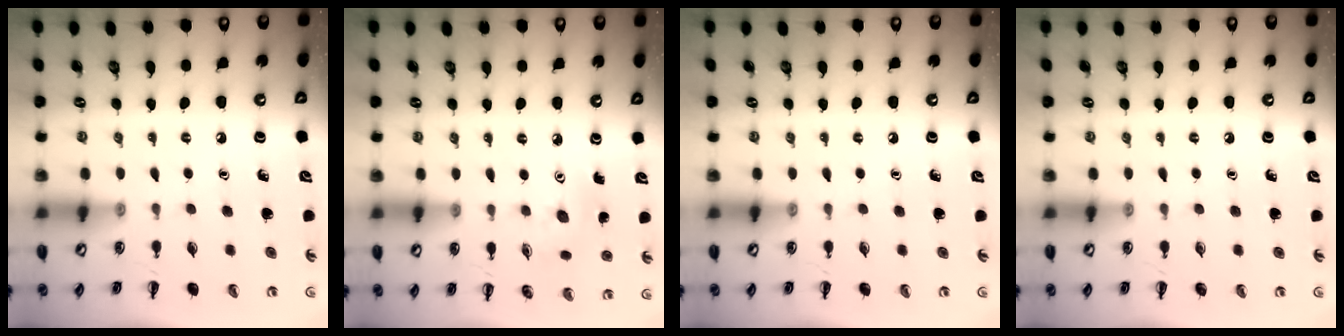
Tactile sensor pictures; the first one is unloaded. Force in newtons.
{"total": 3.2, "press": 3.1, "slide": 0.8}
{"total": 0.0}
{"total": 0.0}